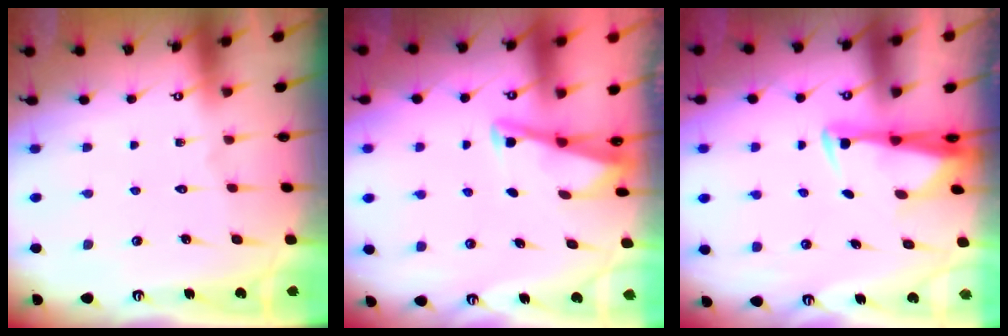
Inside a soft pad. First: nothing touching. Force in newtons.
{"total": 2.8, "press": 2.8, "slide": 0.4}
{"total": 2.9, "press": 2.8, "slide": 0.9}